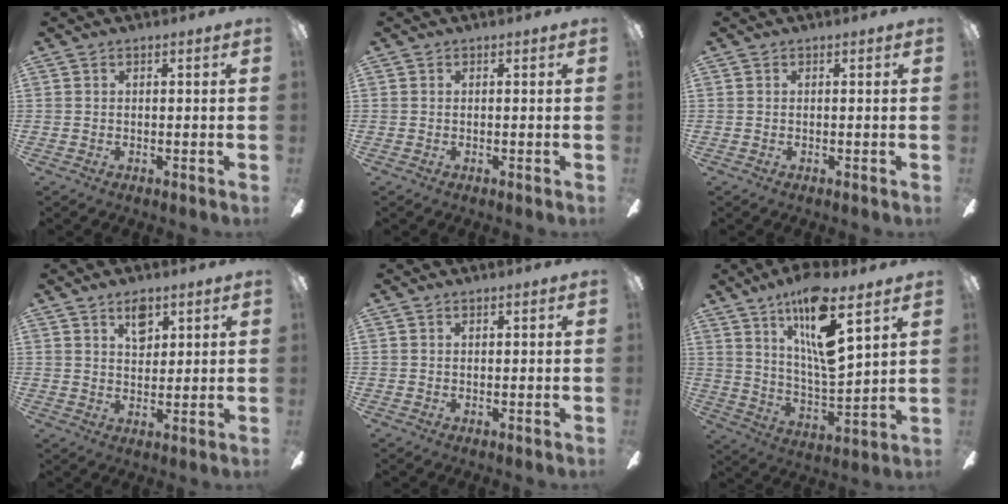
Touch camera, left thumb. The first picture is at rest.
{"total": 0.0}
{"total": 0.0}
{"total": 5.7, "force": [3.6, 3.2, 3.1], "torque": [-0.029, -0.013, 0.059]}
{"total": 0.6, "force": [0.4, 0.2, 0.4], "torque": [-0.009, 0.002, 0.008]}
{"total": 16.4, "force": [10.0, 3.7, 12.4], "torque": [-0.226, -0.047, 0.163]}